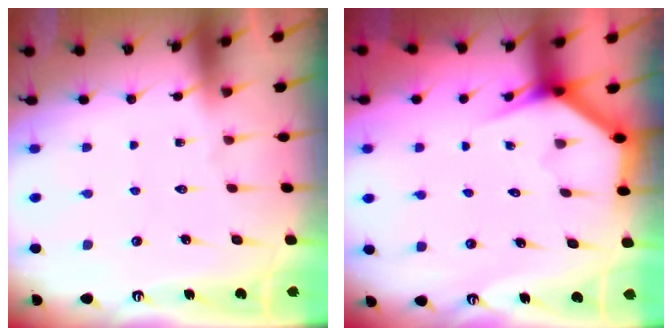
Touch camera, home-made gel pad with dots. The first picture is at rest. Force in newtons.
{"total": 3.5, "press": 3.5, "slide": 0.3}